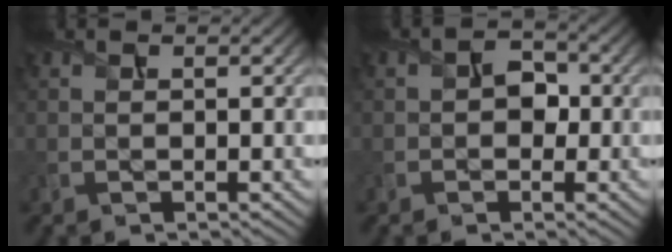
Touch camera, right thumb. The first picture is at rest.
{"total": 2.5, "force": [-0.4, 2.0, 1.4], "torque": [-0.022, 0.002, -0.012]}